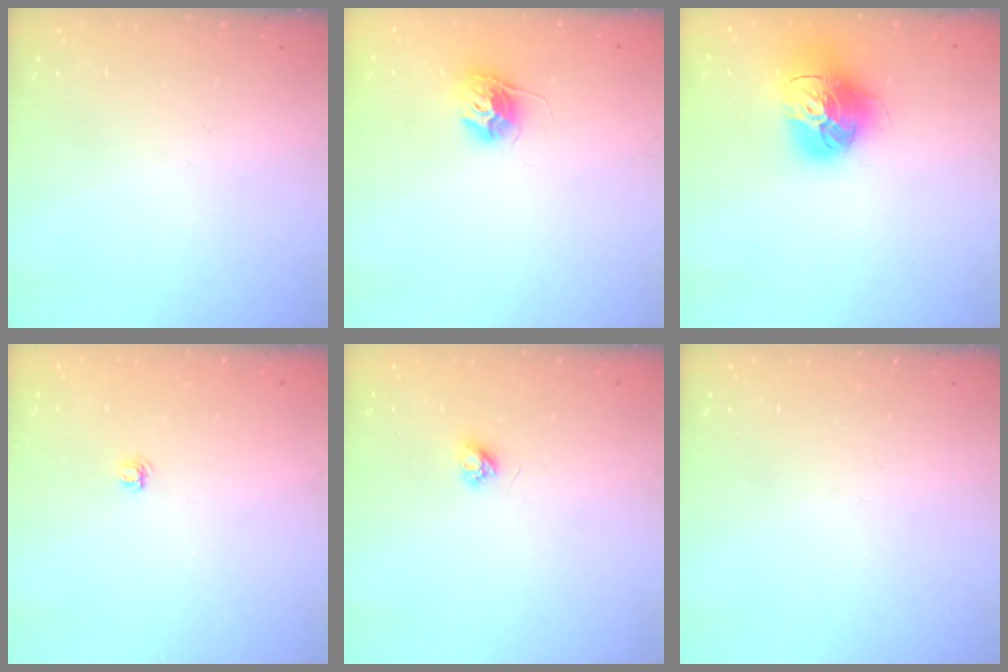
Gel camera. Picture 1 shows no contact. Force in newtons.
{"total": 10.3, "press": 10.3, "slide": 0.6}
{"total": 17.0, "press": 16.9, "slide": 1.7}
{"total": 4.1, "press": 4.1, "slide": 0.5}
{"total": 3.2, "press": 3.1, "slide": 0.4}
{"total": 0.0}